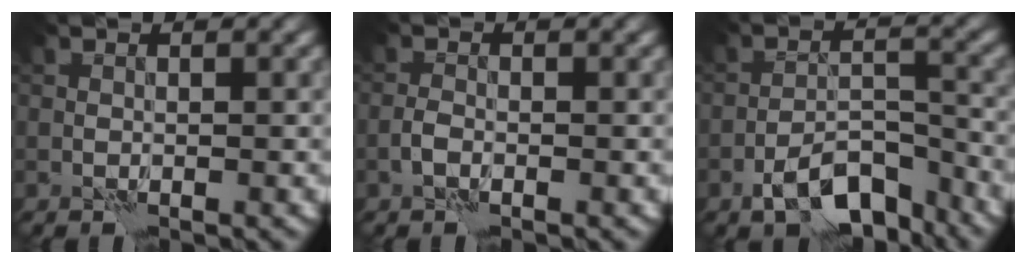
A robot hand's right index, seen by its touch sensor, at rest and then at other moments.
{"total": 1.2, "force": [-0.7, 0.5, 0.8], "torque": [-0.017, 0.004, -0.019]}
{"total": 7.0, "force": [-4.7, 2.8, 4.4], "torque": [-0.068, 0.004, -0.085]}